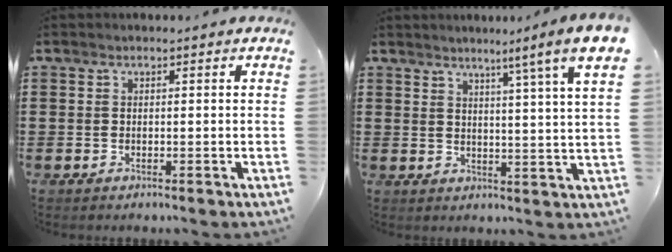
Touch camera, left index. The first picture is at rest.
{"total": 5.2, "force": [3.5, -1.6, 3.5], "torque": [-0.067, -0.032, 0.045]}